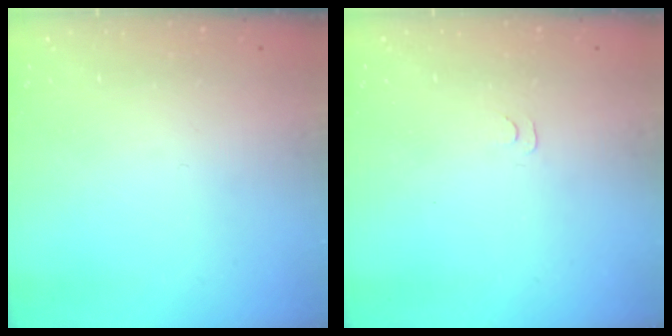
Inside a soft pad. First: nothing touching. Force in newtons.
{"total": 3.1, "press": 3.1, "slide": 0.4}